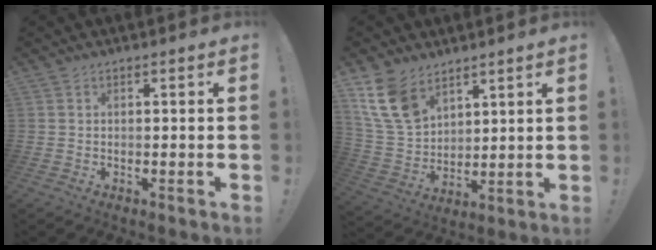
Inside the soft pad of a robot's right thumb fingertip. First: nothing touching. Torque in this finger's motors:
{"motor_torque": [0.00, 0.19, 0.72, 0.62, 0.07]}